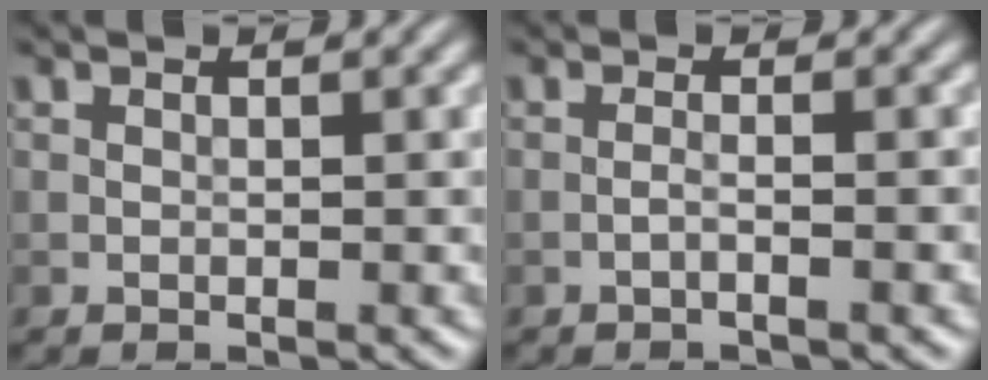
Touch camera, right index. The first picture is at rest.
{"total": 1.4, "force": [-0.7, 0.2, 1.2], "torque": [-0.019, 0.005, -0.018]}